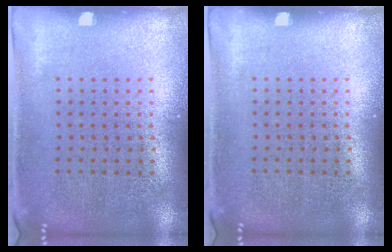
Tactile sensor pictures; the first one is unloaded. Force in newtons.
{"total": 0.0}